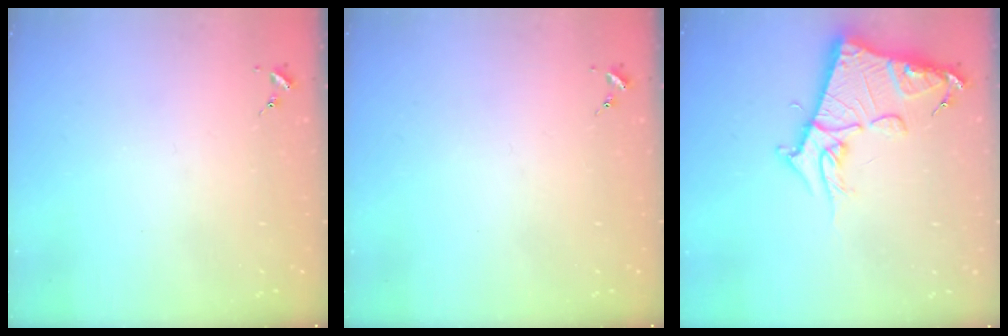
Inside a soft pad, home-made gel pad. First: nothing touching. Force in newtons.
{"total": 0.0}
{"total": 14.8, "press": 14.8, "slide": 1.5}